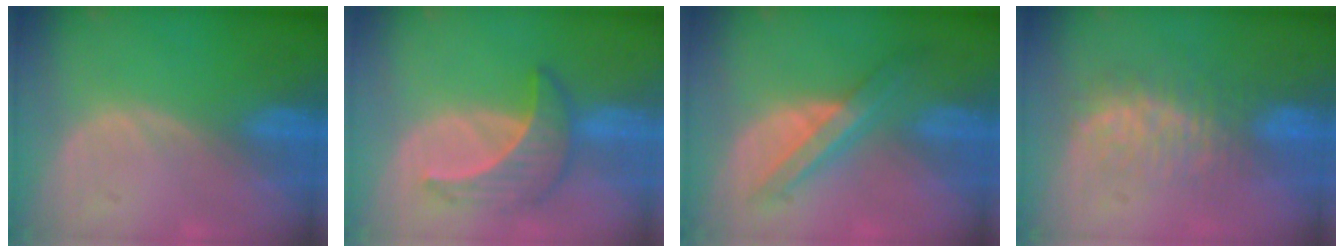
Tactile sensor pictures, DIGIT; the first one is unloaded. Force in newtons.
{"total": 6.4, "press": 6.3, "slide": 1.0}
{"total": 7.1, "press": 6.0, "slide": 3.8}
{"total": 7.6, "press": 7.3, "slide": 1.9}